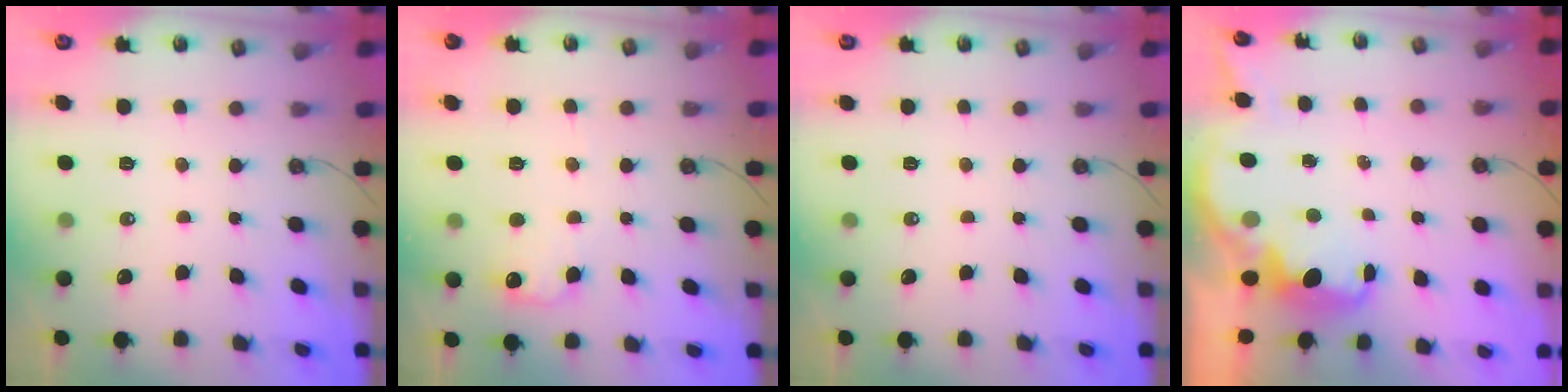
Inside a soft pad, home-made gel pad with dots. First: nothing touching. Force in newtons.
{"total": 8.2, "press": 8.2, "slide": 0.5}
{"total": 0.0}
{"total": 2.4, "press": 2.3, "slide": 0.7}